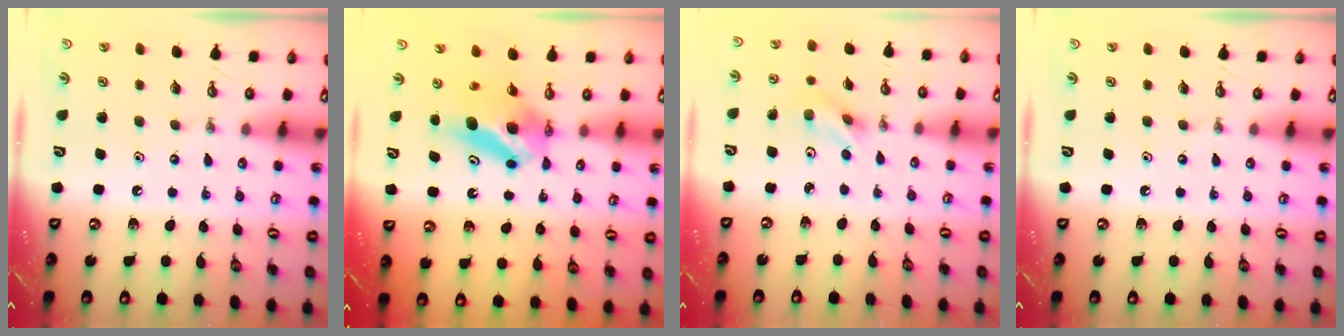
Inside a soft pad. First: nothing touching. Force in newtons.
{"total": 8.5, "press": 5.7, "slide": 6.3}
{"total": 3.6, "press": 2.9, "slide": 2.1}
{"total": 0.0}